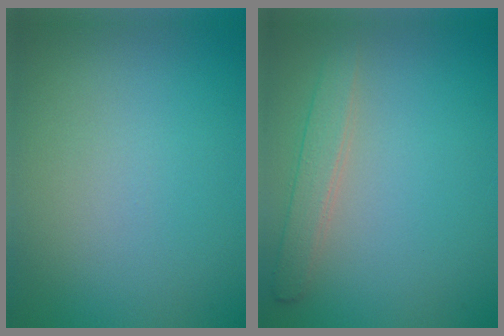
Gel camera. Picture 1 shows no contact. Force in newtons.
{"total": 2.3, "press": 2.3, "slide": 0.1}